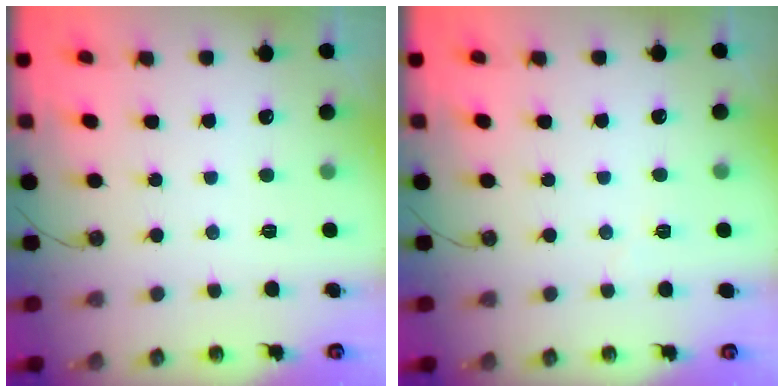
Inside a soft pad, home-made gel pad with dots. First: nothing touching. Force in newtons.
{"total": 3.3, "press": 2.7, "slide": 2.0}